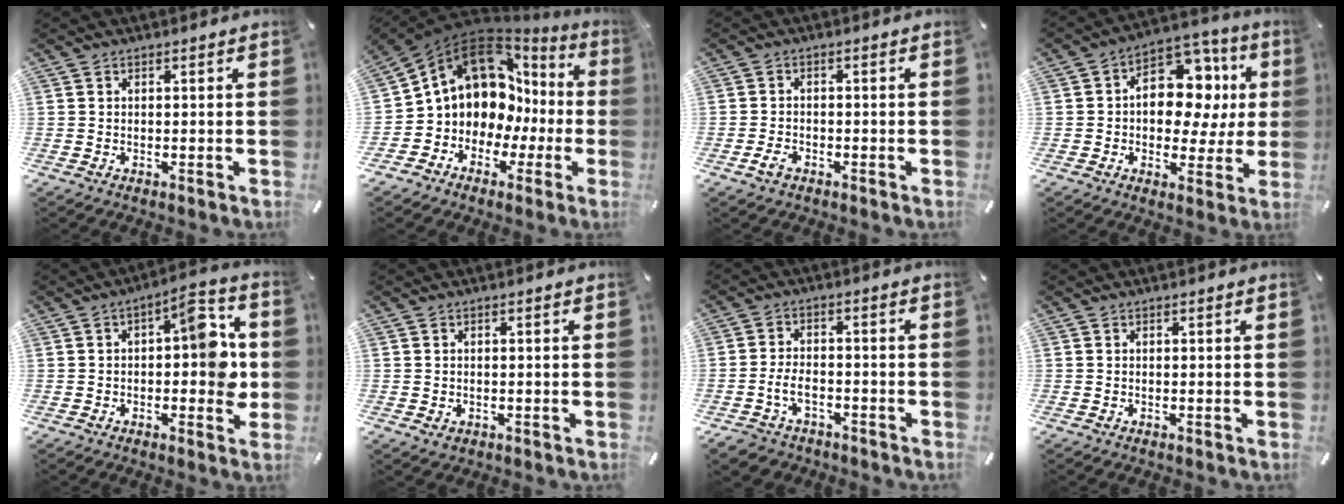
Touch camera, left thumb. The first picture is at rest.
{"total": 12.7, "force": [5.3, 10.3, 5.3], "torque": [-0.103, -0.051, 0.110]}
{"total": 2.9, "force": [-1.5, 1.9, 1.6], "torque": [-0.042, 0.001, -0.032]}
{"total": 15.5, "force": [2.7, 11.0, 10.6], "torque": [-0.135, -0.017, 0.053]}
{"total": 12.0, "force": [1.0, 5.7, 10.5], "torque": [-0.121, -0.004, 0.012]}
{"total": 1.2, "force": [-0.3, 1.0, 0.5], "torque": [-0.010, 0.003, -0.008]}
{"total": 5.6, "force": [-2.6, 3.8, 3.2], "torque": [-0.071, 0.013, -0.050]}
{"total": 0.0}